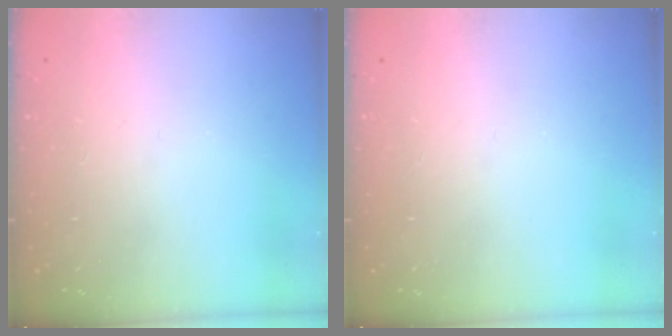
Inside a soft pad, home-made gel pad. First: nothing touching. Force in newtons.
{"total": 0.0}